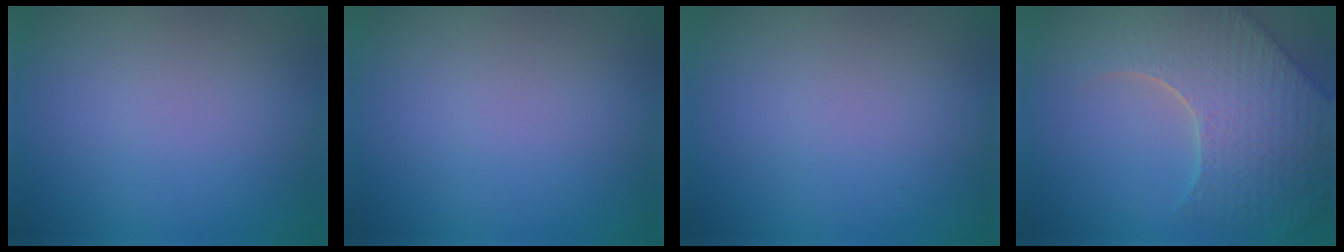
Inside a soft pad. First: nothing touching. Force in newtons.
{"total": 0.0}
{"total": 0.0}
{"total": 8.8, "press": 6.3, "slide": 6.2}